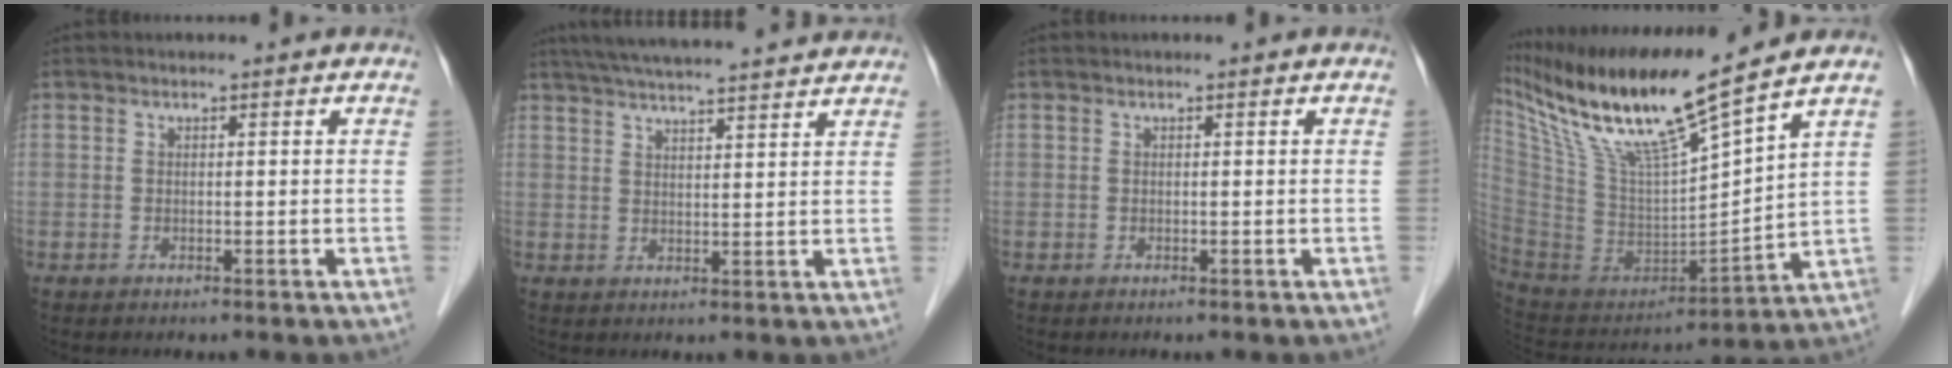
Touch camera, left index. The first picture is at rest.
{"total": 16.3, "force": [14.7, 0.8, 7.0], "torque": [-0.120, 0.041, 0.205]}
{"total": 0.0}
{"total": 18.1, "force": [13.3, 0.4, 12.2], "torque": [-0.232, -0.005, 0.258]}